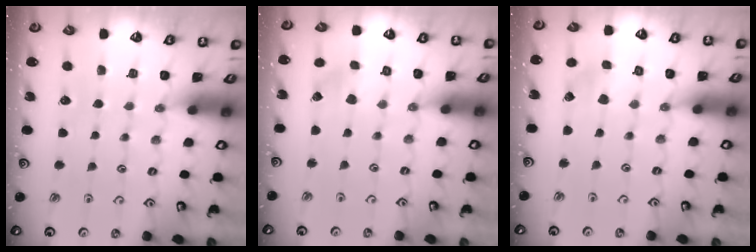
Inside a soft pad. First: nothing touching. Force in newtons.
{"total": 2.3, "press": 2.3, "slide": 0.3}
{"total": 2.5, "press": 2.4, "slide": 0.3}